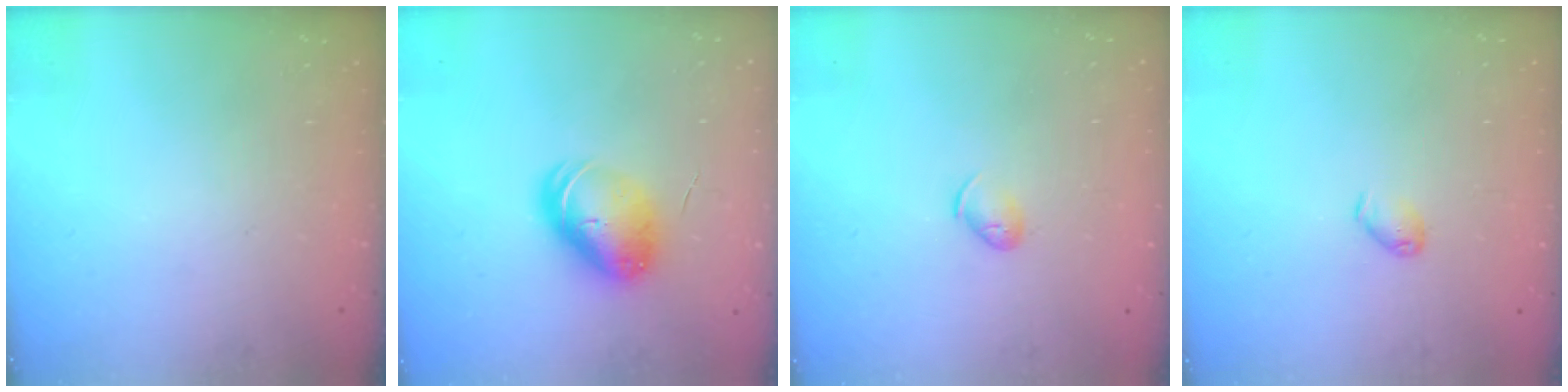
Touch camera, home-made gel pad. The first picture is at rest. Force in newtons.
{"total": 9.1, "press": 8.9, "slide": 1.9}
{"total": 6.0, "press": 5.9, "slide": 0.9}
{"total": 3.1, "press": 3.1, "slide": 0.5}